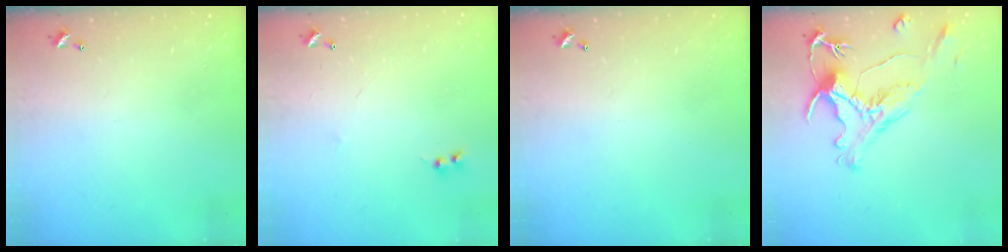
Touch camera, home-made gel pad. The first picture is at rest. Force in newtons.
{"total": 2.0, "press": 2.0, "slide": 0.5}
{"total": 0.0}
{"total": 2.8, "press": 2.5, "slide": 1.3}